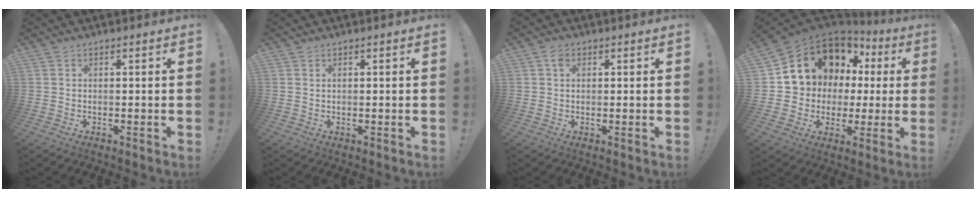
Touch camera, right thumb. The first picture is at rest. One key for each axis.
{"total": 0.8, "fx": 0.6, "fy": 0.1, "fz": 0.5, "tx": -0.009, "ty": -0.001, "tz": 0.013}
{"total": 2.0, "fx": 1.0, "fy": 1.4, "fz": 1.1, "tx": -0.006, "ty": -0.004, "tz": 0.015}
{"total": 12.3, "fx": 5.8, "fy": 10.0, "fz": 4.2, "tx": -0.067, "ty": -0.048, "tz": 0.129}